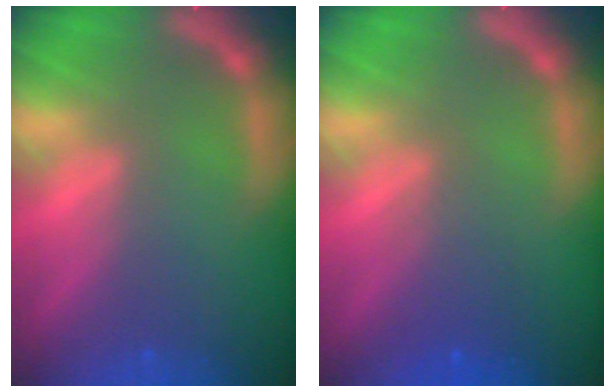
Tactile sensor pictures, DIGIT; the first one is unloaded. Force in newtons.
{"total": 2.5}